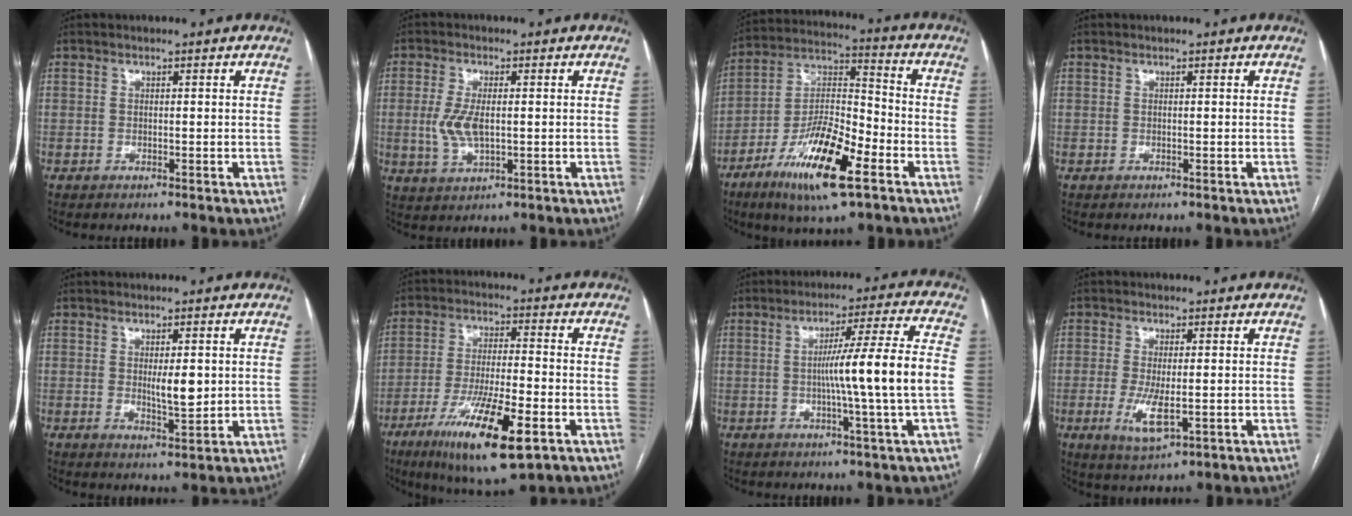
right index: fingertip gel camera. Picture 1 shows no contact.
{"total": 5.7, "force": [-0.1, 2.2, 5.3], "torque": [-0.122, -0.002, 0.002]}
{"total": 16.1, "force": [-8.4, 3.4, 13.3], "torque": [-0.255, -0.010, -0.146]}
{"total": 0.0}
{"total": 4.3, "force": [0.4, 1.2, 4.1], "torque": [-0.066, -0.007, 0.008]}
{"total": 15.3, "force": [-7.5, 2.5, 13.1], "torque": [-0.243, -0.030, -0.123]}
{"total": 11.7, "force": [-1.2, -2.1, 11.5], "torque": [-0.183, 0.002, -0.018]}
{"total": 5.8, "force": [-1.3, 1.5, 5.4], "torque": [-0.111, -0.014, -0.020]}